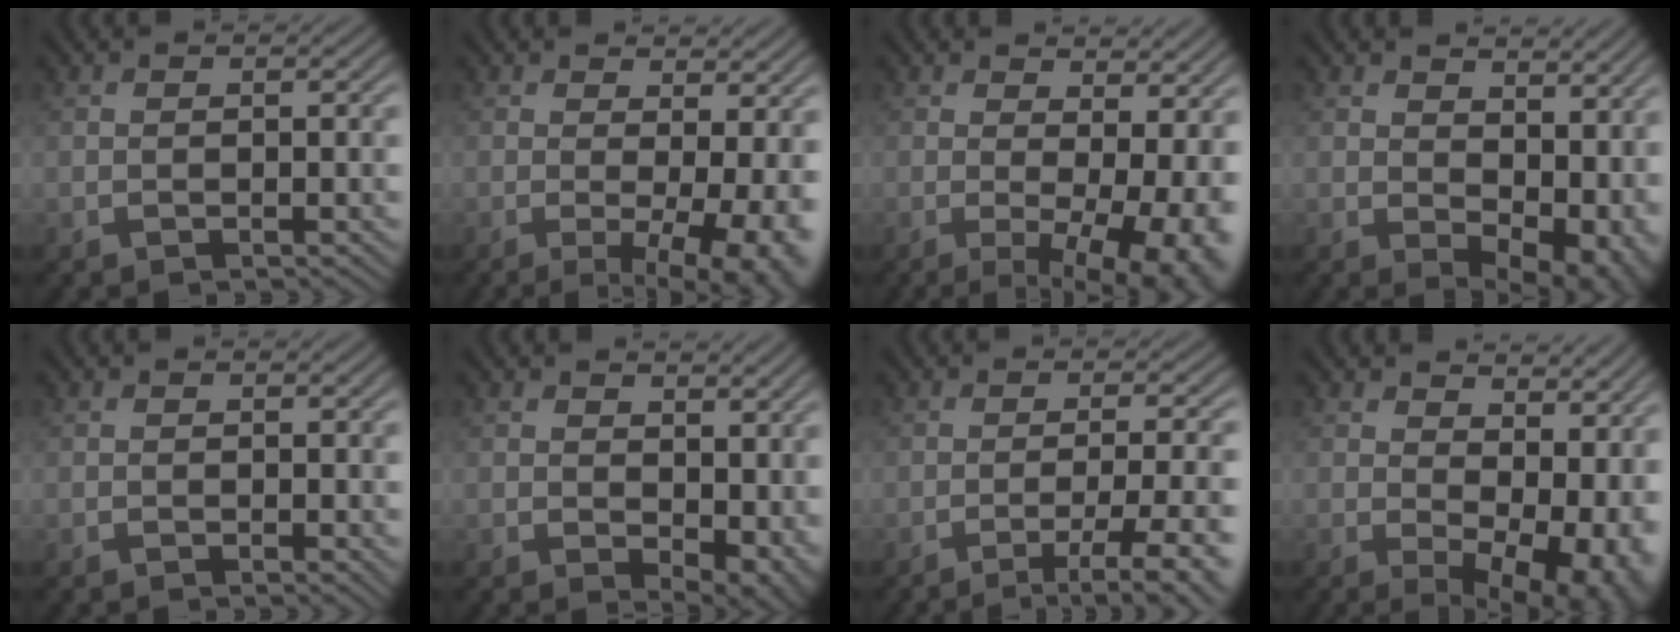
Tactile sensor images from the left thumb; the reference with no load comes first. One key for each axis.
{"total": 9.7, "fx": -0.9, "fy": 3.0, "fz": 9.2, "tx": -0.114, "ty": 0.000, "tz": 0.000}
{"total": 11.1, "fx": -0.3, "fy": 3.9, "fz": 10.4, "tx": -0.128, "ty": -0.002, "tz": 0.011}
{"total": 11.3, "fx": 1.9, "fy": 7.1, "fz": 8.6, "tx": -0.108, "ty": -0.026, "tz": 0.058}
{"total": 0.7, "fx": 0.1, "fy": 0.2, "fz": 0.6, "tx": -0.008, "ty": -0.003, "tz": 0.002}
{"total": 6.9, "fx": 0.9, "fy": 4.3, "fz": 5.3, "tx": -0.071, "ty": -0.019, "tz": 0.030}
{"total": 8.1, "fx": -4.2, "fy": 1.4, "fz": 6.7, "tx": -0.101, "ty": 0.005, "tz": -0.055}
{"total": 13.6, "fx": 1.8, "fy": 8.0, "fz": 10.8, "tx": -0.119, "ty": -0.020, "tz": 0.075}